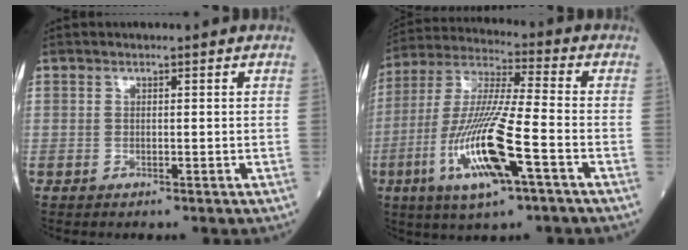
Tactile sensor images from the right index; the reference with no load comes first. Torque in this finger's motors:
{"motor_torque": [1.22, 0.30, 1.05, 0.21]}